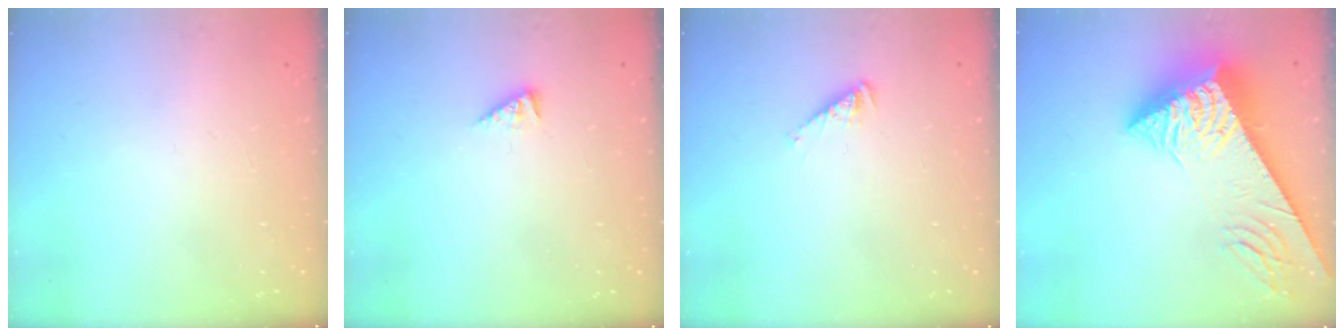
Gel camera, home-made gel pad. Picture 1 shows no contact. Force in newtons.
{"total": 1.8, "press": 1.8, "slide": 0.4}
{"total": 1.5, "press": 1.5, "slide": 0.3}
{"total": 13.5, "press": 13.5, "slide": 1.6}